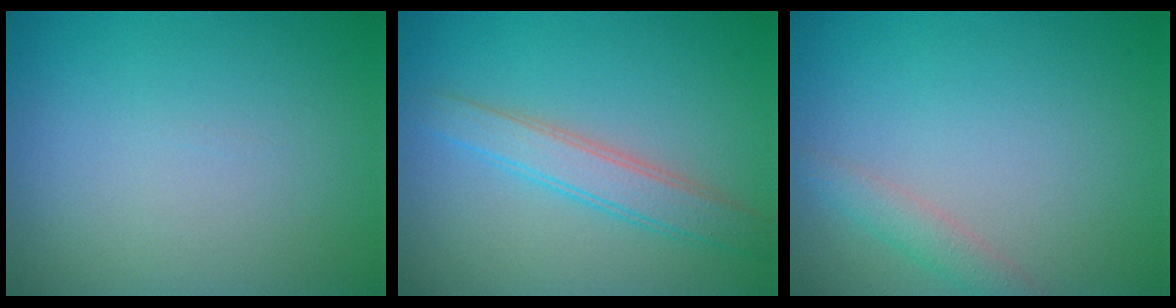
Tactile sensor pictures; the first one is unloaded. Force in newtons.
{"total": 3.3, "press": 3.3, "slide": 0.2}
{"total": 1.8, "press": 1.8, "slide": 0.1}